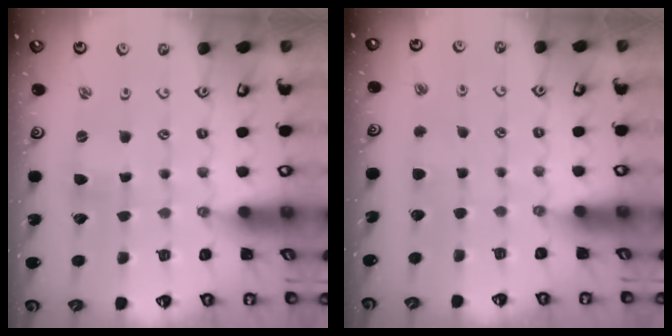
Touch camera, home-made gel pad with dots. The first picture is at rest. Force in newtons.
{"total": 2.9, "press": 2.9, "slide": 0.4}